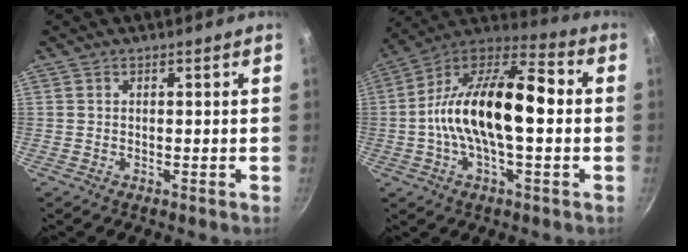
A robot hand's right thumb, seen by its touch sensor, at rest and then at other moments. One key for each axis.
{"total": 20.8, "fx": -0.3, "fy": 9.0, "fz": 18.8, "tx": -0.323, "ty": 0.042, "tz": -0.014}